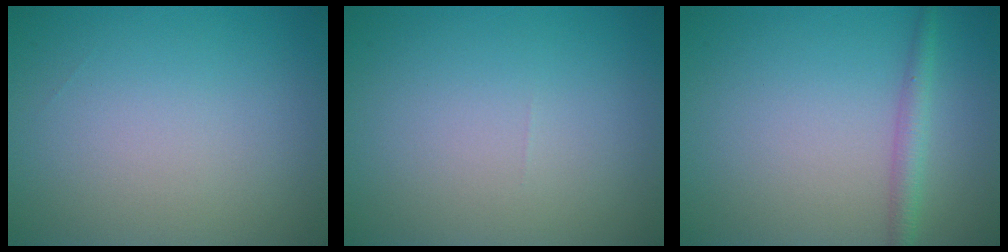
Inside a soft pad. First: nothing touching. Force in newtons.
{"total": 0.0}
{"total": 2.0, "press": 2.0, "slide": 0.0}